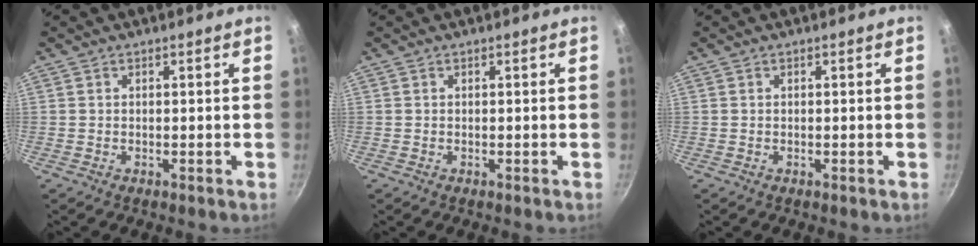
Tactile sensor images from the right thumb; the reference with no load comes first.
{"total": 0.0}
{"total": 0.0}